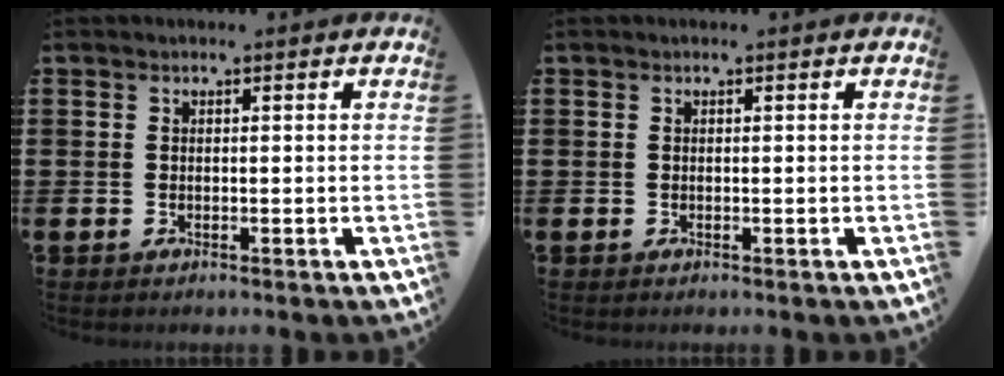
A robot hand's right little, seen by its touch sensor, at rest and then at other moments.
{"total": 0.0}